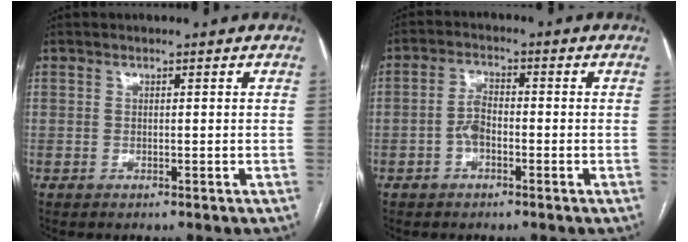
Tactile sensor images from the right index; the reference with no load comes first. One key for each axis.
{"total": 3.5, "fx": -1.3, "fy": 1.7, "fz": 2.8, "tx": -0.056, "ty": 0.009, "tz": -0.026}